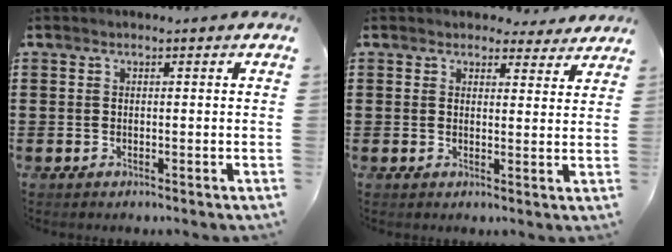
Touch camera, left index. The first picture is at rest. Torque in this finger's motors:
{"motor_torque": [1.84, -0.30, -0.03, 0.01]}